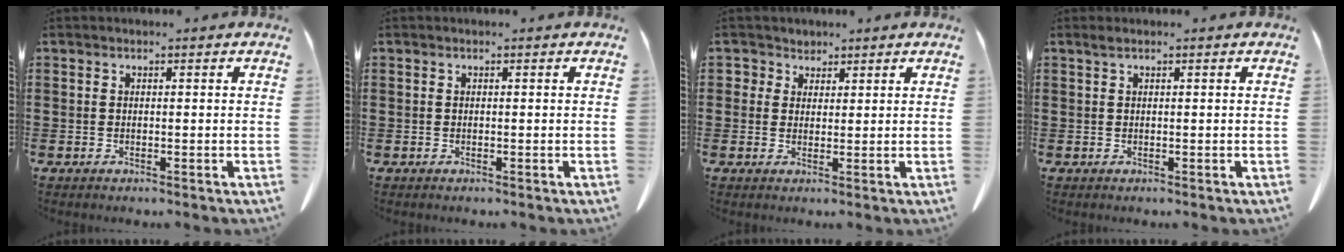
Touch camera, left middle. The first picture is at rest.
{"total": 0.0}
{"total": 2.9, "force": [2.0, 2.1, 0.3], "torque": [-0.010, 0.007, 0.035]}
{"total": 0.6, "force": [0.4, 0.0, 0.5], "torque": [-0.011, 0.001, 0.007]}